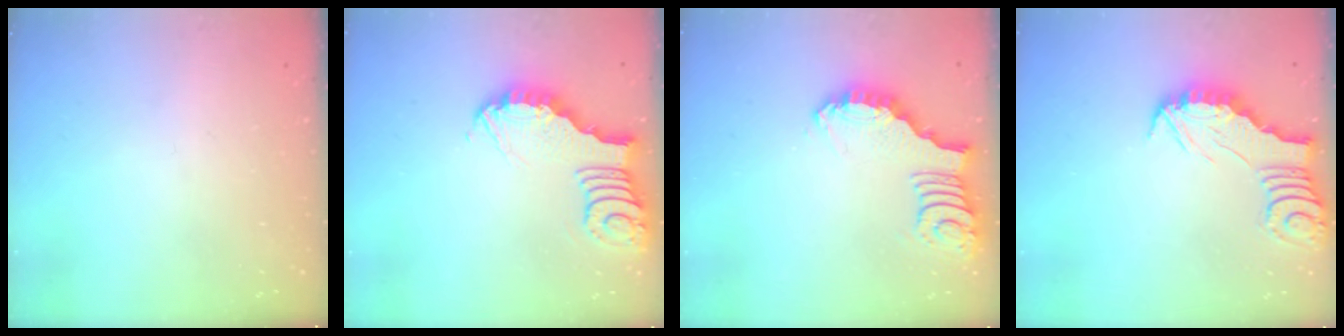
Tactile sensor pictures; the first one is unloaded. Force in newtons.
{"total": 3.8, "press": 3.8, "slide": 0.2}
{"total": 2.6, "press": 2.6, "slide": 0.4}
{"total": 2.4, "press": 2.4, "slide": 0.2}